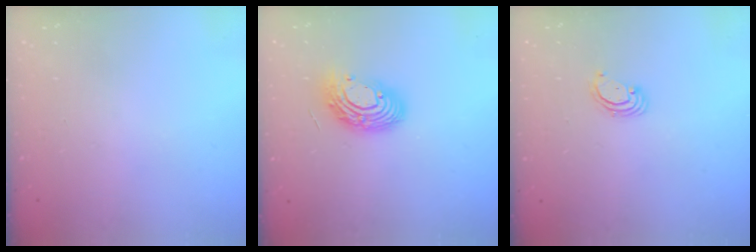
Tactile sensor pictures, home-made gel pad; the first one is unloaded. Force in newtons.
{"total": 12.1, "press": 12.0, "slide": 1.0}
{"total": 2.8, "press": 2.8, "slide": 0.2}